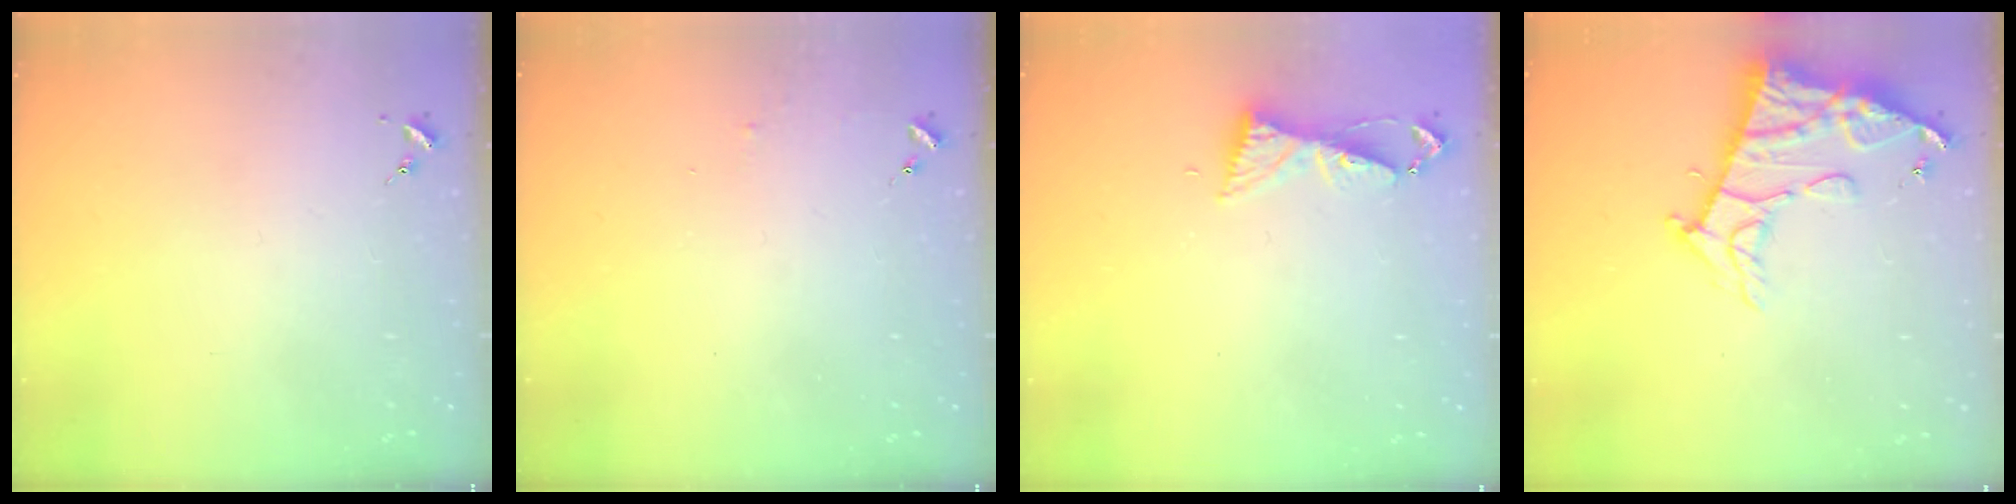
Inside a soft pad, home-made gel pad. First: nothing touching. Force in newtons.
{"total": 3.2, "press": 3.2, "slide": 0.3}
{"total": 6.0, "press": 5.9, "slide": 0.7}
{"total": 14.9, "press": 14.8, "slide": 1.4}